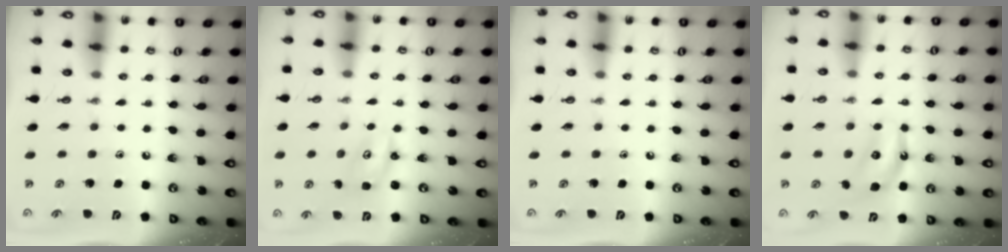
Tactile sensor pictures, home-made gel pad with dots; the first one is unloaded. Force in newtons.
{"total": 2.6, "press": 2.6, "slide": 0.2}
{"total": 0.0}
{"total": 5.9, "press": 5.9, "slide": 0.9}